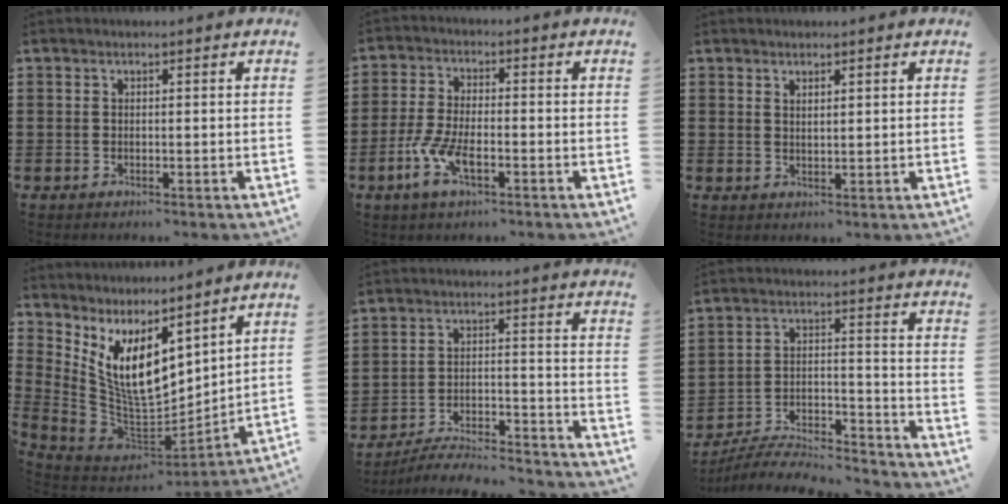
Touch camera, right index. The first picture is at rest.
{"total": 6.6, "force": [-2.7, 2.6, 5.5], "torque": [-0.131, -0.008, -0.054]}
{"total": 1.2, "force": [1.1, 0.3, 0.3], "torque": [-0.006, 0.002, 0.020]}
{"total": 10.5, "force": [4.5, 5.1, 8.0], "torque": [-0.191, -0.033, 0.084]}
{"total": 5.8, "force": [-5.5, 0.5, 1.7], "torque": [-0.032, -0.002, -0.110]}
{"total": 6.9, "force": [-6.7, 0.7, 1.7], "torque": [-0.032, 0.002, -0.135]}